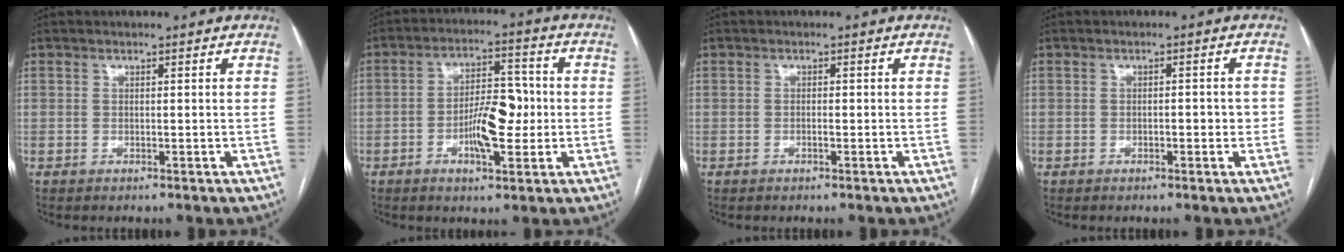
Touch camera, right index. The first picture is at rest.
{"total": 8.9, "force": [-1.6, 3.1, 8.2], "torque": [-0.142, 0.013, -0.025]}
{"total": 0.8, "force": [-0.3, 0.2, 0.7], "torque": [-0.014, 0.001, -0.004]}
{"total": 2.4, "force": [-0.5, 0.9, 2.1], "torque": [-0.030, 0.003, -0.006]}